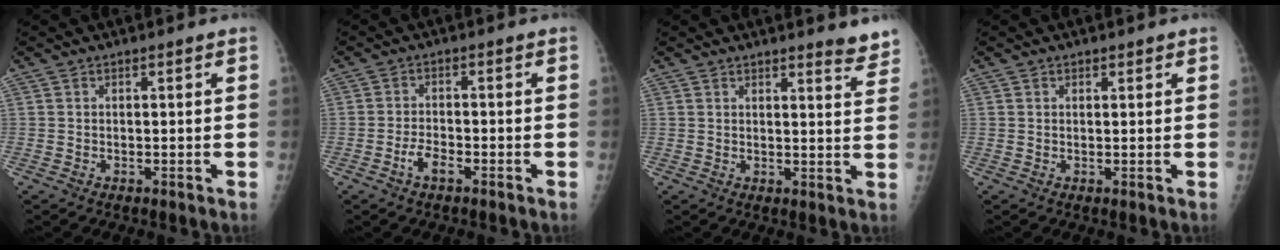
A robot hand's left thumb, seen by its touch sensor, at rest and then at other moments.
{"total": 3.2, "force": [-1.8, 1.5, 2.2], "torque": [-0.043, 0.013, -0.035]}
{"total": 4.3, "force": [4.0, 0.8, 1.4], "torque": [-0.003, -0.035, 0.037]}
{"total": 1.1, "force": [0.7, 0.8, 0.1], "torque": [0.012, -0.003, 0.006]}